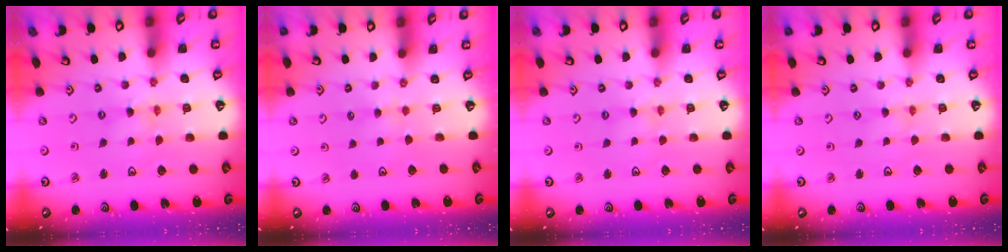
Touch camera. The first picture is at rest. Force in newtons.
{"total": 2.0, "press": 2.0, "slide": 0.4}
{"total": 0.9, "press": 0.8, "slide": 0.2}
{"total": 0.7, "press": 0.7, "slide": 0.2}